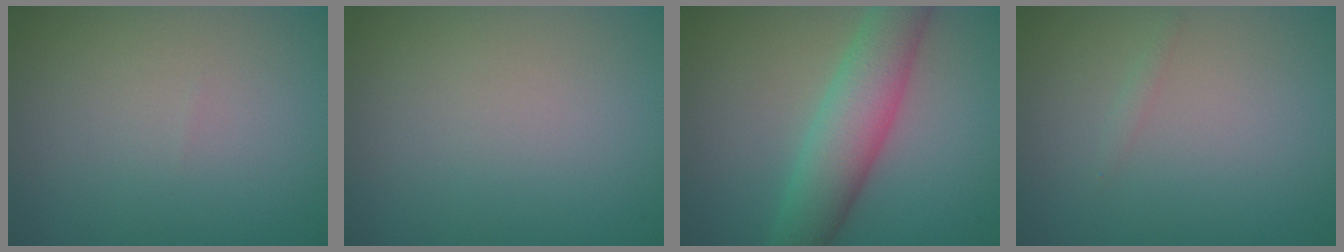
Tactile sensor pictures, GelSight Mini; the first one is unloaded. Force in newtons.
{"total": 0.0}
{"total": 6.4, "press": 6.4, "slide": 0.2}
{"total": 0.6, "press": 0.6, "slide": 0.0}